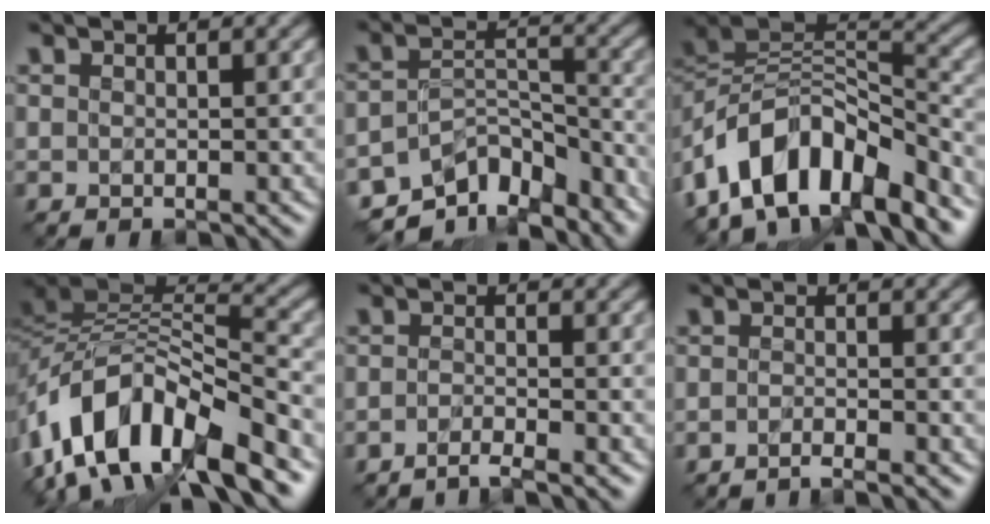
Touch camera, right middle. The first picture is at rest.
{"total": 9.2, "force": [-7.7, 3.8, 3.4], "torque": [-0.049, -0.011, -0.120]}
{"total": 10.5, "force": [-6.6, 5.1, 6.4], "torque": [-0.097, 0.011, -0.130]}
{"total": 12.1, "force": [-7.4, 5.7, 7.7], "torque": [-0.144, 0.011, -0.143]}
{"total": 2.1, "force": [-1.8, 0.2, 1.1], "torque": [-0.012, -0.007, -0.044]}
{"total": 1.6, "force": [-1.5, 0.1, 0.7], "torque": [-0.003, -0.009, -0.035]}